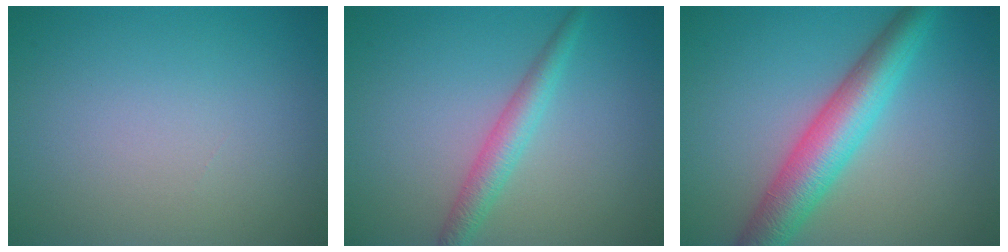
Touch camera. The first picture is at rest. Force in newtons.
{"total": 2.7, "press": 2.7, "slide": 0.1}
{"total": 6.4, "press": 6.3, "slide": 0.1}